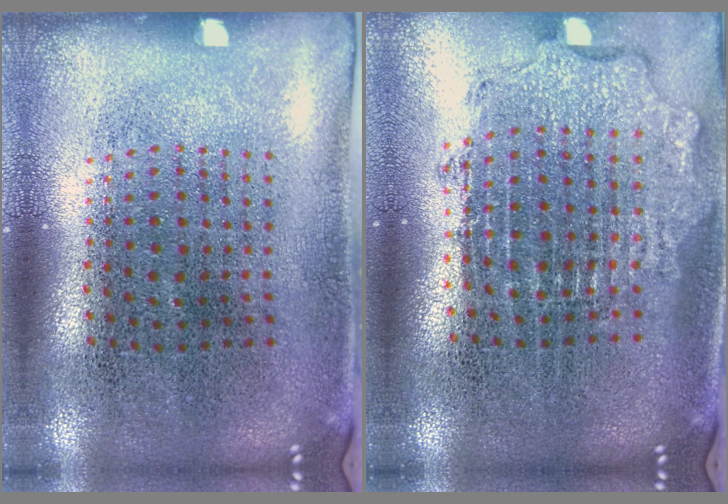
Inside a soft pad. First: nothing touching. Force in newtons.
{"total": 1.9, "press": 1.4, "slide": 1.2}